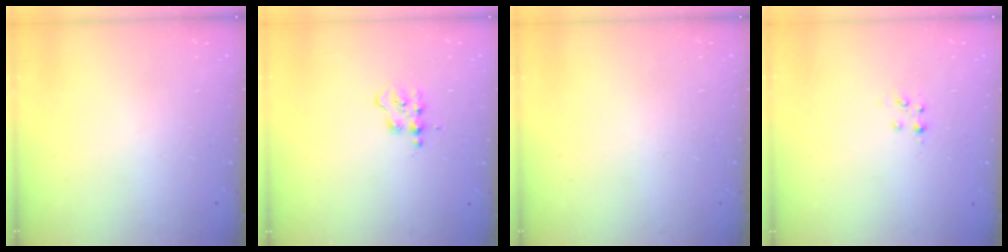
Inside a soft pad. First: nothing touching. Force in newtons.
{"total": 2.4, "press": 2.4, "slide": 0.3}
{"total": 0.0}
{"total": 3.8, "press": 3.7, "slide": 0.5}